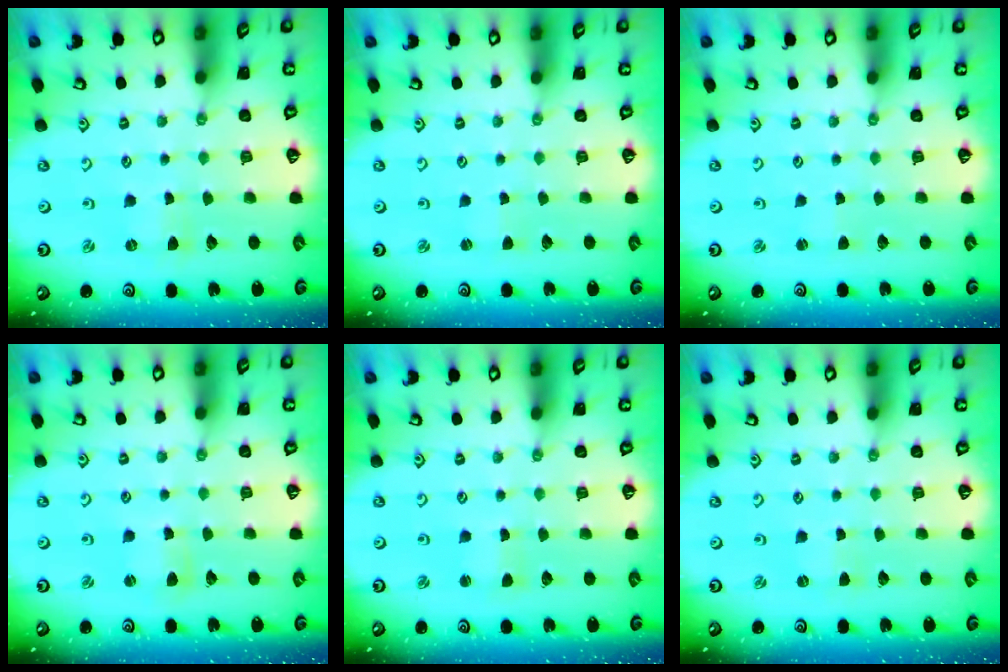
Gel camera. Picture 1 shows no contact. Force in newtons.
{"total": 0.0}
{"total": 0.9, "press": 0.8, "slide": 0.1}
{"total": 2.1, "press": 2.1, "slide": 0.3}
{"total": 1.3, "press": 1.3, "slide": 0.1}
{"total": 1.1, "press": 1.0, "slide": 0.4}